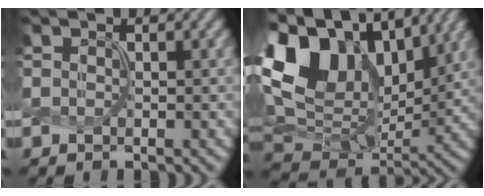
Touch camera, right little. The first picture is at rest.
{"total": 16.6, "force": [6.5, 10.9, 10.6], "torque": [-0.231, 0.025, 0.127]}